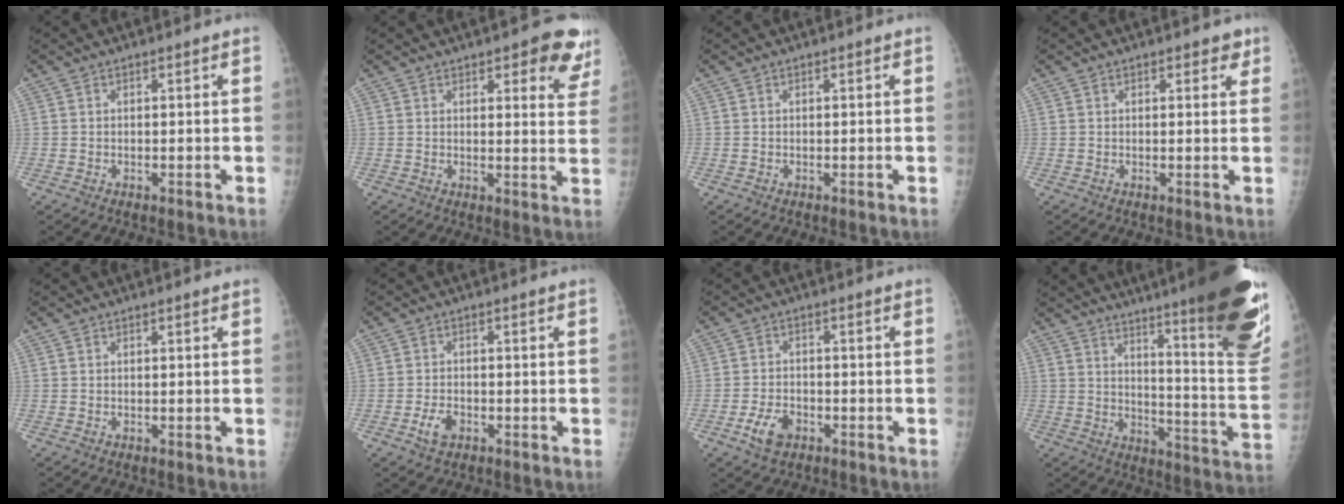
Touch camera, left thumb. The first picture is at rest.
{"total": 9.3, "force": [5.9, 3.7, 6.2], "torque": [-0.030, -0.027, 0.059]}
{"total": 0.0}
{"total": 2.3, "force": [1.4, 1.4, 1.3], "torque": [0.004, -0.004, 0.013]}
{"total": 0.0}
{"total": 3.6, "force": [-1.7, 2.2, 2.3], "torque": [-0.042, 0.009, -0.031]}
{"total": 5.3, "force": [-2.7, 3.3, 3.2], "torque": [-0.057, 0.014, -0.048]}
{"total": 27.6, "force": [17.9, 3.2, 20.8], "torque": [-0.233, -0.100, 0.244]}